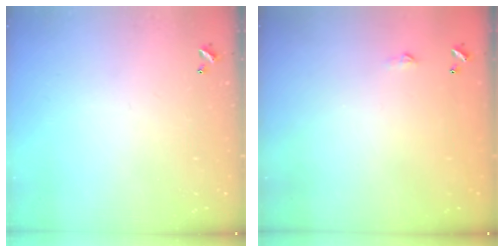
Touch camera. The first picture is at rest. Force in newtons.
{"total": 2.3, "press": 2.3, "slide": 0.4}